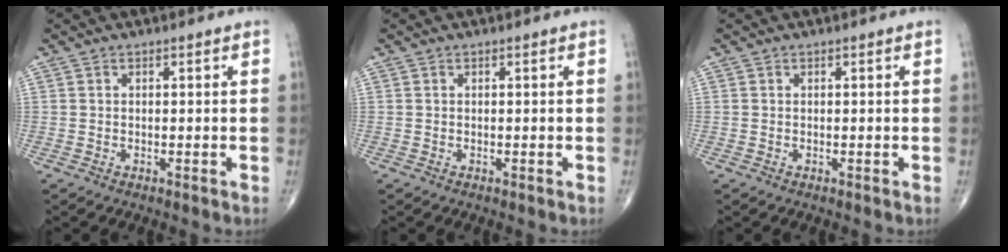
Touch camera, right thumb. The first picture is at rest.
{"total": 0.0}
{"total": 0.0}